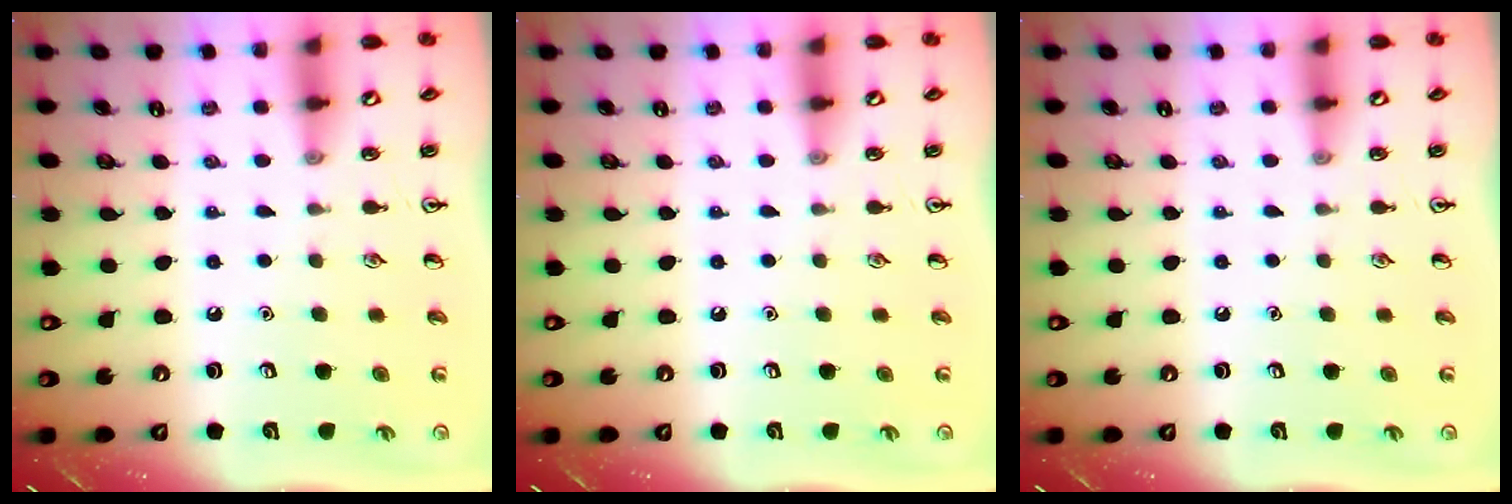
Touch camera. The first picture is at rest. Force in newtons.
{"total": 0.0}
{"total": 0.0}